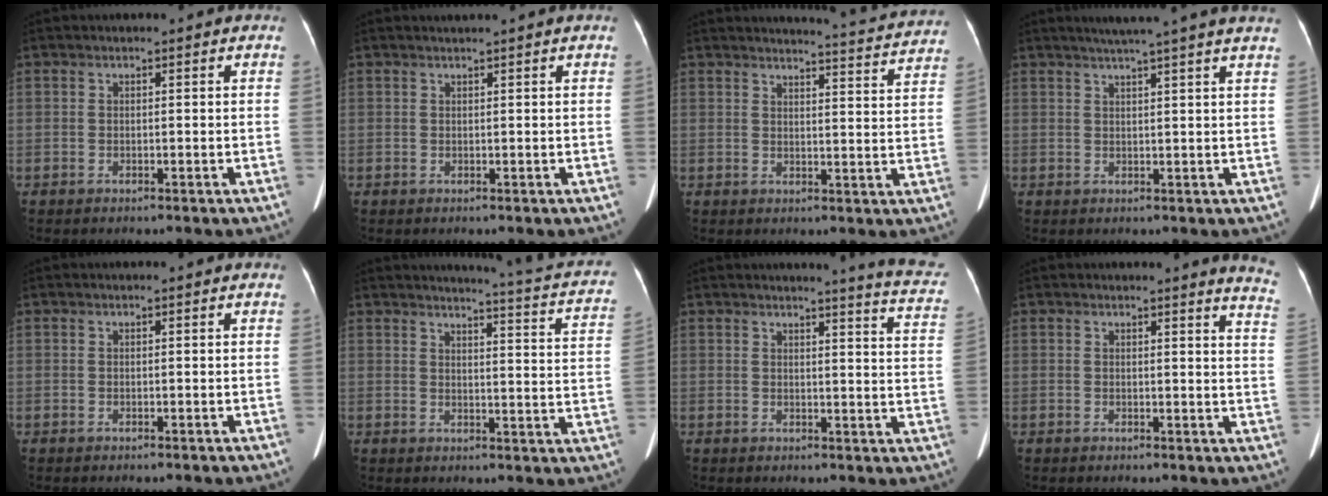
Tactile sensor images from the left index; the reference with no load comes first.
{"total": 1.1, "force": [1.0, -0.3, 0.4], "torque": [-0.009, 0.004, 0.024]}
{"total": 12.3, "force": [12.1, -0.5, 1.9], "torque": [-0.027, -0.056, 0.125]}
{"total": 10.8, "force": [9.0, -1.0, 5.9], "torque": [-0.084, 0.022, 0.100]}
{"total": 0.0}
{"total": 14.8, "force": [13.3, 0.6, 6.5], "torque": [-0.075, -0.066, 0.121]}
{"total": 10.6, "force": [9.8, -0.2, 3.9], "torque": [-0.033, -0.064, 0.078]}
{"total": 7.3, "force": [7.0, -0.4, 2.1], "torque": [-0.011, -0.063, 0.043]}